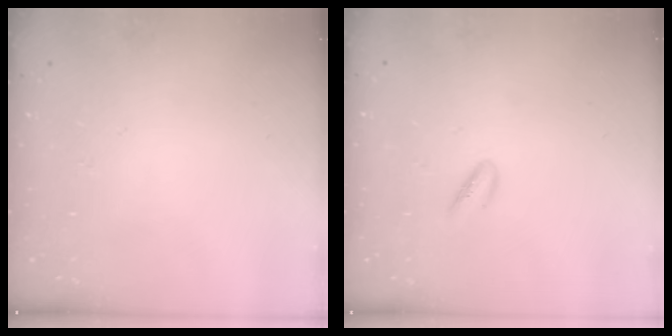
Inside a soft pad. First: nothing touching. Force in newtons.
{"total": 3.0, "press": 2.8, "slide": 0.9}